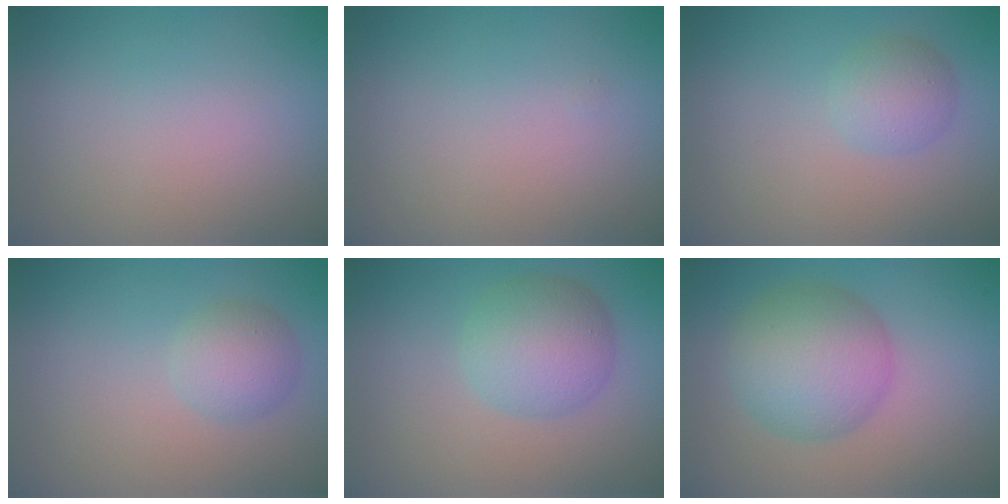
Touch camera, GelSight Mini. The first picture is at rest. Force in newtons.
{"total": 0.0}
{"total": 2.4, "press": 2.4, "slide": 0.2}
{"total": 2.5, "press": 2.5, "slide": 0.1}
{"total": 4.7, "press": 4.7, "slide": 0.2}
{"total": 6.5, "press": 6.5, "slide": 0.2}